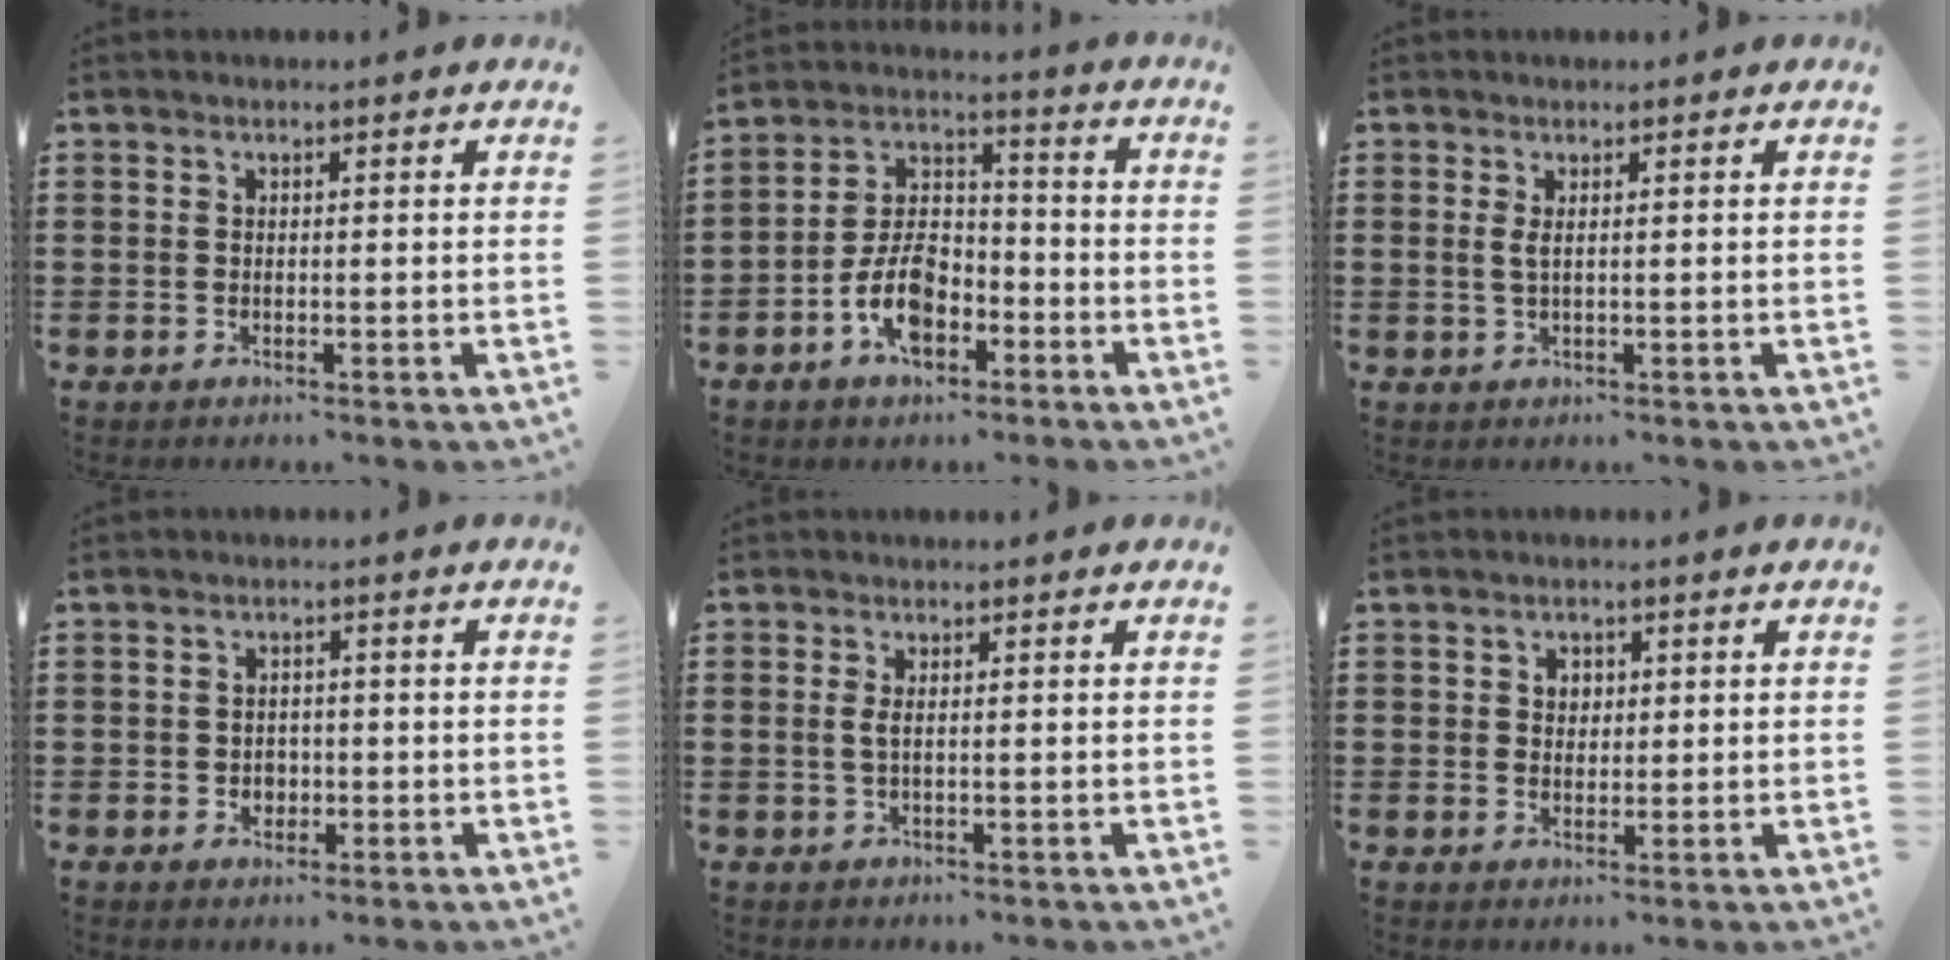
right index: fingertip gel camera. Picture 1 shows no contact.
{"total": 8.6, "force": [-4.0, 4.9, 5.9], "torque": [-0.130, 0.014, -0.078]}
{"total": 1.3, "force": [0.3, 0.3, 1.2], "torque": [-0.026, 0.002, 0.005]}
{"total": 1.8, "force": [-0.4, 1.6, 0.6], "torque": [-0.017, 0.004, -0.011]}
{"total": 1.3, "force": [0.0, 0.4, 1.3], "torque": [-0.025, 0.002, -0.002]}
{"total": 1.9, "force": [0.7, 1.6, 0.6], "torque": [-0.018, 0.010, 0.011]}